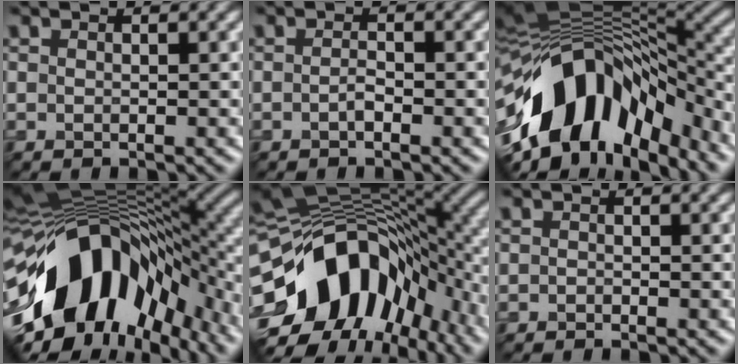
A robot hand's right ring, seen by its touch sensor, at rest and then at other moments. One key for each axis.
{"total": 1.0, "fx": -0.7, "fy": -0.7, "fz": -0.1, "tx": -0.021, "ty": 0.004, "tz": 0.002}
{"total": 13.4, "fx": -6.5, "fy": 7.2, "fz": 9.3, "tx": -0.193, "ty": 0.020, "tz": -0.089}
{"total": 14.0, "fx": -5.6, "fy": 8.2, "fz": 9.8, "tx": -0.185, "ty": 0.016, "tz": -0.083}
{"total": 15.3, "fx": -4.7, "fy": 10.0, "fz": 10.6, "tx": -0.203, "ty": 0.000, "tz": -0.059}
{"total": 1.3, "fx": -0.8, "fy": -0.8, "fz": -0.7, "tx": -0.012, "ty": 0.000, "tz": 0.002}